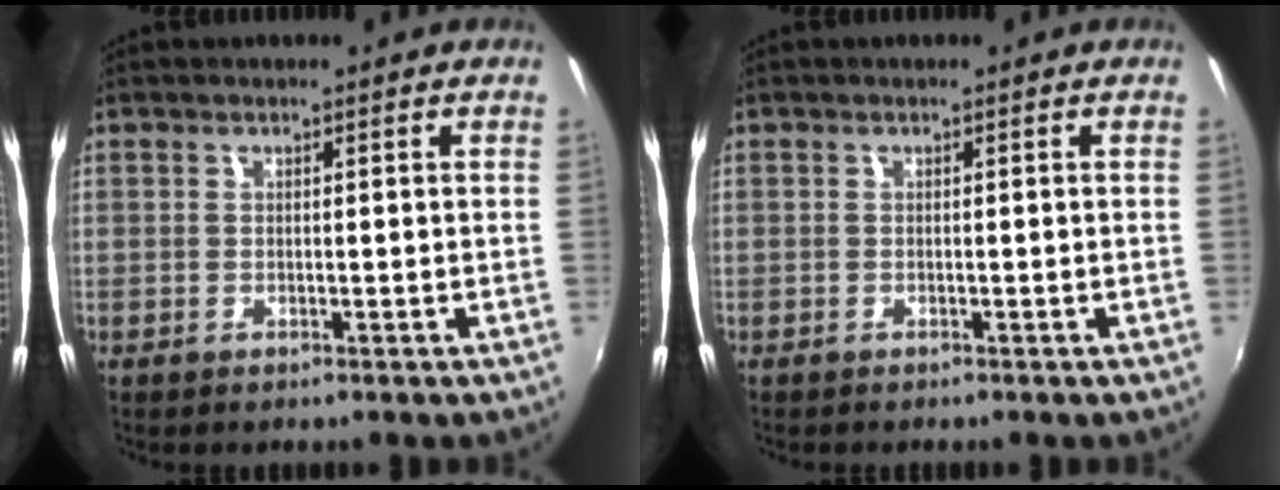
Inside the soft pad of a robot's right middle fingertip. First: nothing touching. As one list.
[{"total": 0.0}]